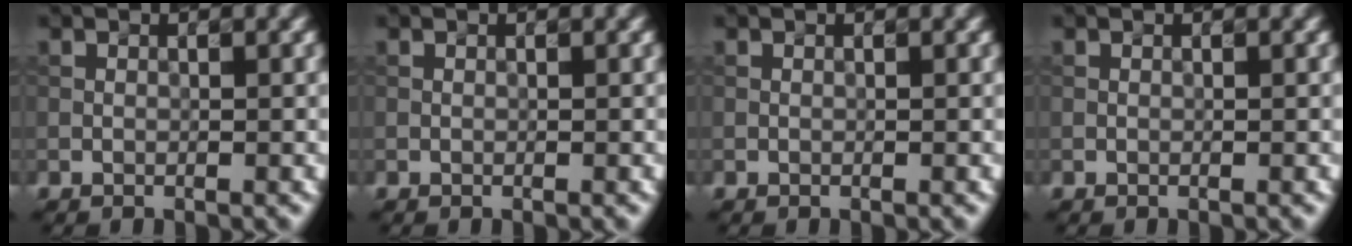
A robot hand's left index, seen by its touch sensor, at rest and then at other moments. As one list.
[{"total": 0.0}, {"total": 0.0}, {"total": 0.0}]